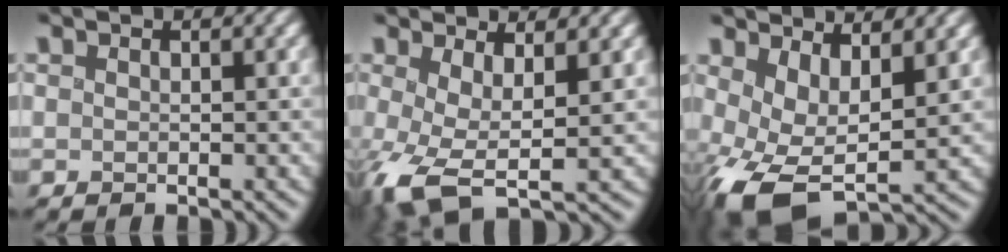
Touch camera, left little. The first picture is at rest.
{"total": 6.4, "force": [-1.2, 2.7, 5.7], "torque": [-0.118, -0.008, -0.027]}
{"total": 8.6, "force": [-1.4, 4.8, 7.0], "torque": [-0.148, -0.027, -0.018]}